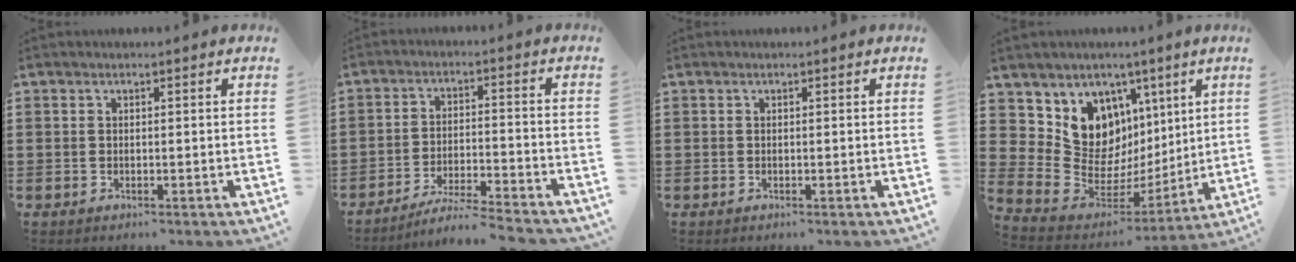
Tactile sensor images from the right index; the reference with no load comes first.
{"total": 5.2, "force": [-4.9, -0.4, 1.7], "torque": [-0.037, -0.010, -0.098]}
{"total": 0.0}
{"total": 11.8, "force": [5.3, 9.9, 3.4], "torque": [-0.090, -0.054, 0.109]}